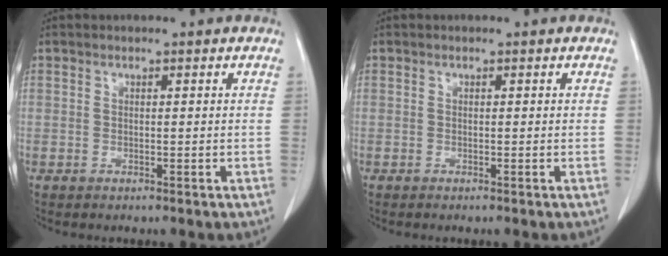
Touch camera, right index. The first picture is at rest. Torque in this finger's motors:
{"motor_torque": [0.12, -0.13, -0.01, 0.01]}